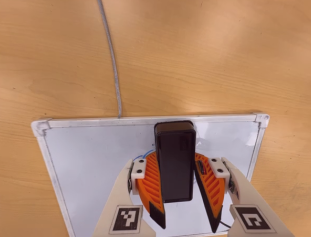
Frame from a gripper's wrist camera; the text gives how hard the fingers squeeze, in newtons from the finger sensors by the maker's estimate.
{"total": 10.6, "left": 12.0, "right": 9.2}